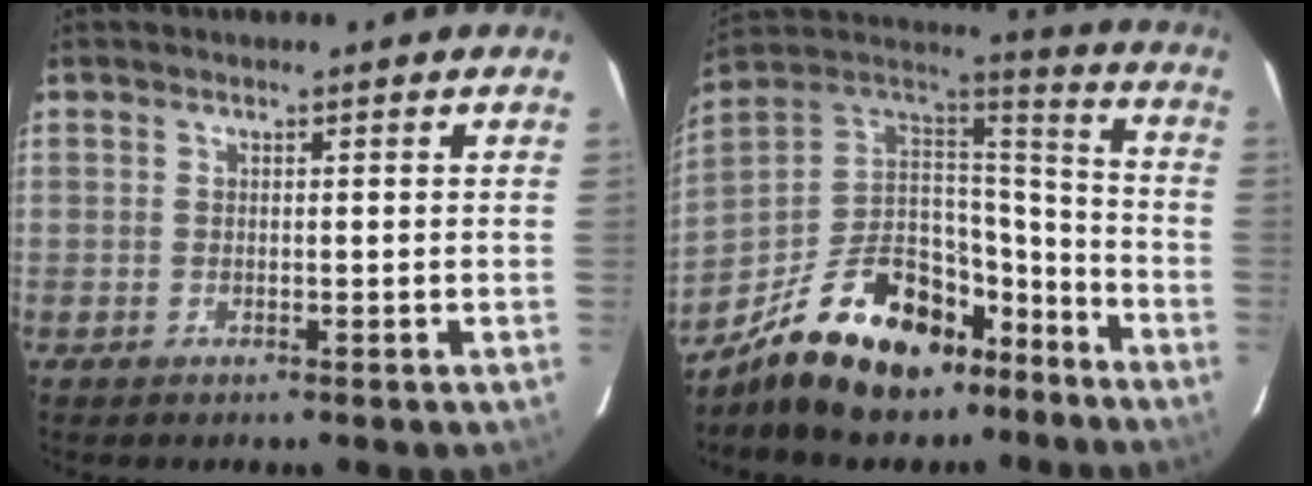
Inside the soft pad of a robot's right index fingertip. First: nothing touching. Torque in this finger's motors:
{"motor_torque": [1.04, -1.10, 0.91, 0.19]}